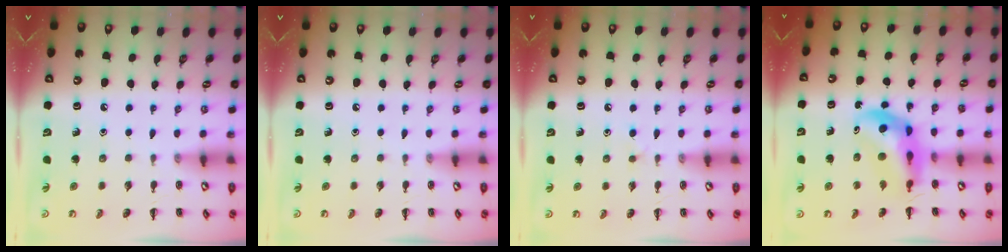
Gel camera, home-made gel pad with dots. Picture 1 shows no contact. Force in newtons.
{"total": 0.0}
{"total": 2.5, "press": 2.2, "slide": 1.0}
{"total": 10.4, "press": 9.9, "slide": 3.3}